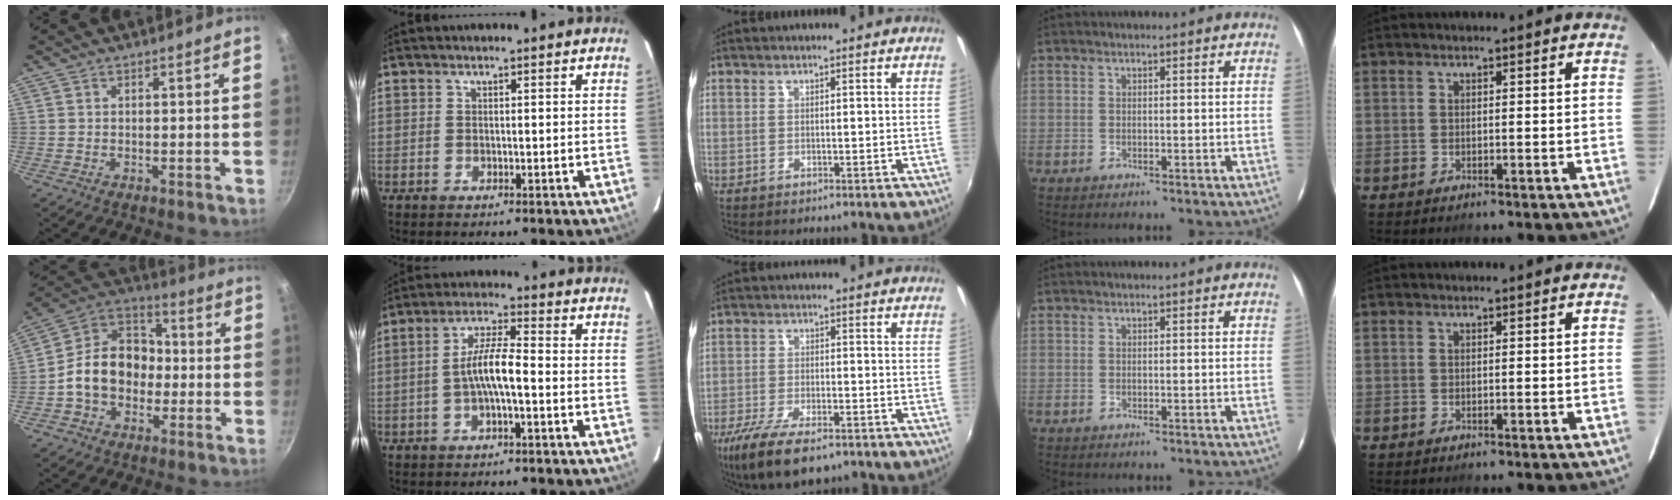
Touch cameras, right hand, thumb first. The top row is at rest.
{"thumb": {"total": 14.6, "force": [-2.4, 11.4, 8.9], "torque": [-0.108, 0.046, -0.060]}, "index": {"total": 6.7, "force": [-1.6, 1.1, 6.4], "torque": [-0.129, 0.011, -0.030]}, "middle": {"total": 12.2, "force": [-8.2, 4.2, 8.0], "torque": [-0.182, -0.039, -0.146]}}